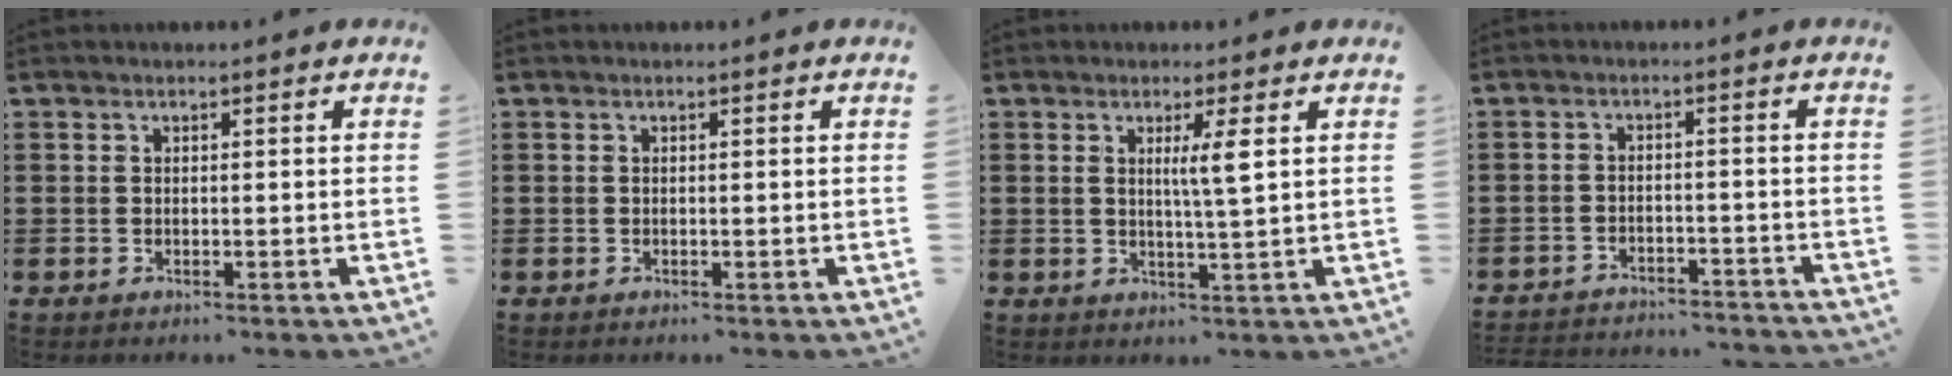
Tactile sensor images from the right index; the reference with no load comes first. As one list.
[{"total": 0.0}, {"total": 3.8, "force": [1.1, -0.2, 3.6], "torque": [-0.073, -0.005, 0.015]}, {"total": 3.0, "force": [-3.0, 0.0, 0.2], "torque": [-0.010, -0.002, -0.063]}]